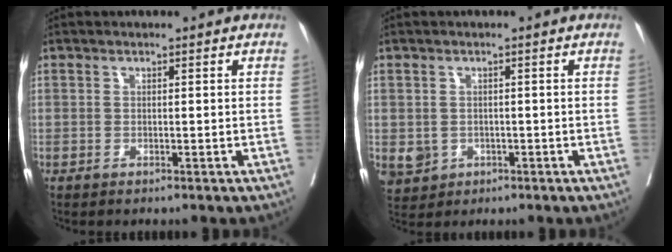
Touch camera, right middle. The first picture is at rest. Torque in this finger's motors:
{"motor_torque": [0.17, -0.22, 0.02, 0.00]}